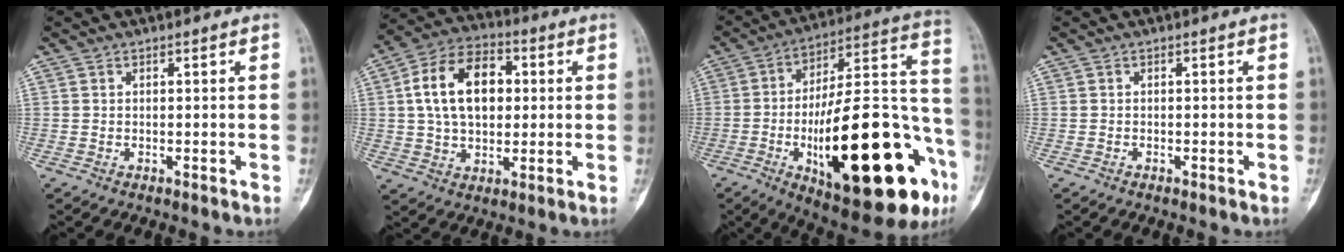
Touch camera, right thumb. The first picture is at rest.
{"total": 15.1, "force": [2.4, 9.8, 11.2], "torque": [-0.169, 0.016, 0.035]}
{"total": 34.5, "force": [-11.7, 11.9, 30.2], "torque": [-0.411, 0.044, -0.164]}
{"total": 0.0}